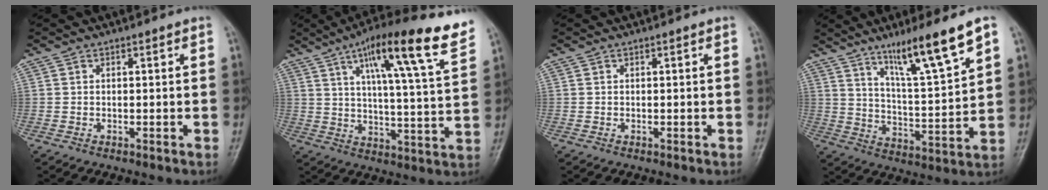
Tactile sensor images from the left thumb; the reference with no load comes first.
{"total": 19.4, "force": [11.4, 2.7, 15.6], "torque": [-0.217, -0.036, 0.169]}
{"total": 0.0}
{"total": 14.6, "force": [9.2, 1.2, 11.2], "torque": [-0.184, -0.051, 0.163]}